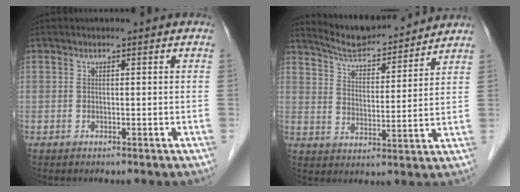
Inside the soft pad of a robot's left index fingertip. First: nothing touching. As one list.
[{"total": 11.9, "force": [11.4, 1.5, 3.1], "torque": [-0.056, 0.009, 0.184]}]